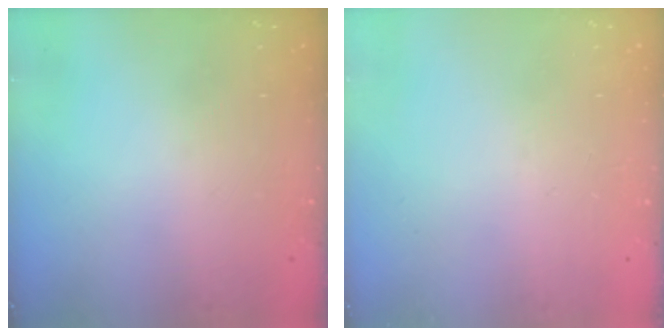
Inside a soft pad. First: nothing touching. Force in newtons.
{"total": 0.0}